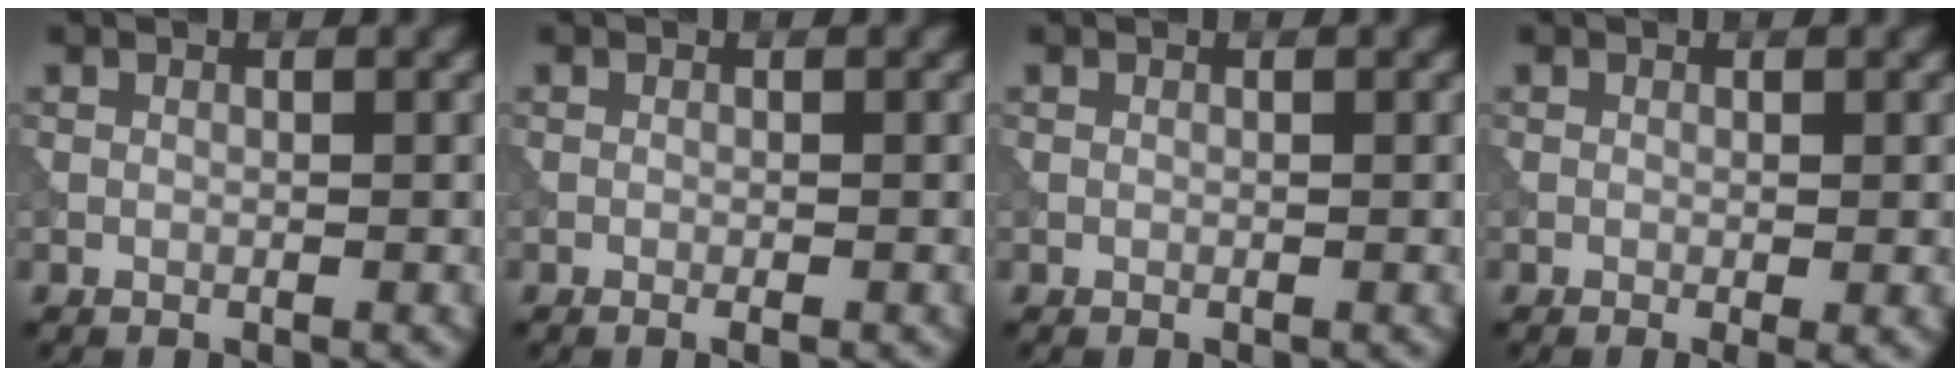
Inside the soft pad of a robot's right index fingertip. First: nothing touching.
{"total": 0.7, "force": [-0.3, 0.1, 0.6], "torque": [-0.009, -0.003, -0.006]}
{"total": 0.0}
{"total": 1.3, "force": [-0.3, 0.2, 1.3], "torque": [-0.018, -0.008, -0.005]}